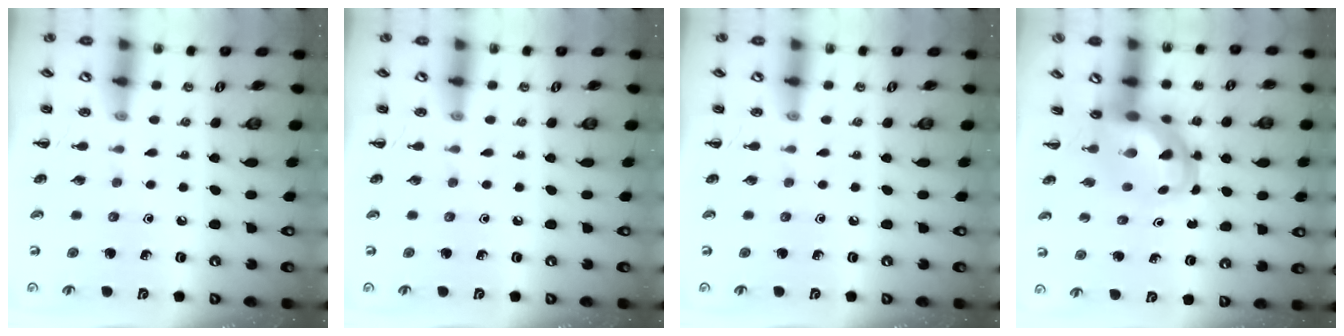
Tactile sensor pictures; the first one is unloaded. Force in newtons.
{"total": 0.0}
{"total": 0.0}
{"total": 4.7, "press": 4.7, "slide": 0.9}